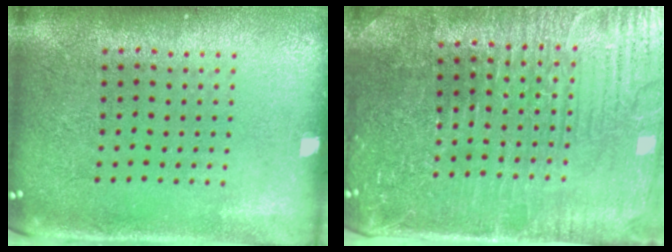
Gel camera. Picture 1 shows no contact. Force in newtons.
{"total": 4.7, "press": 4.5, "slide": 1.6}